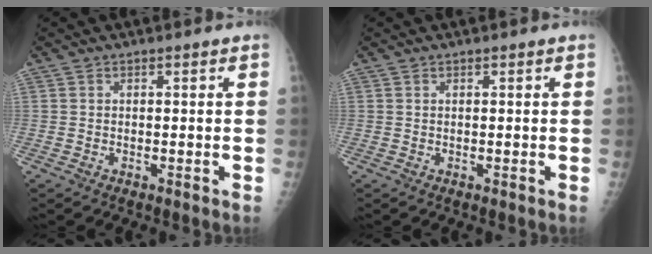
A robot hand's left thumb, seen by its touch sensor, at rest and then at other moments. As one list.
[{"total": 0.0}]